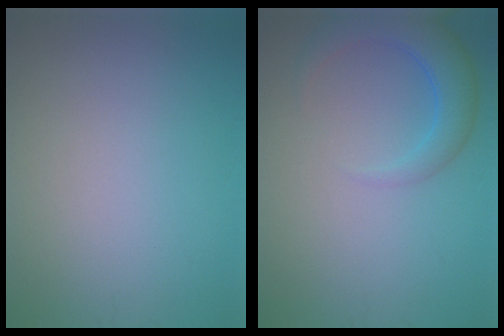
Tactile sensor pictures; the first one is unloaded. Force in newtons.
{"total": 4.1, "press": 4.1, "slide": 0.2}